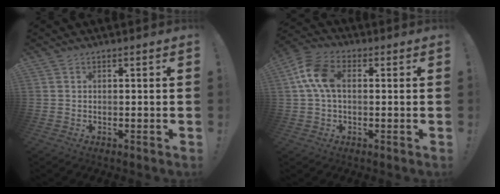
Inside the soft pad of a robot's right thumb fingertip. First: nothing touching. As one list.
[{"total": 10.8, "force": [1.5, 7.0, 8.2], "torque": [-0.167, 0.013, 0.029]}]